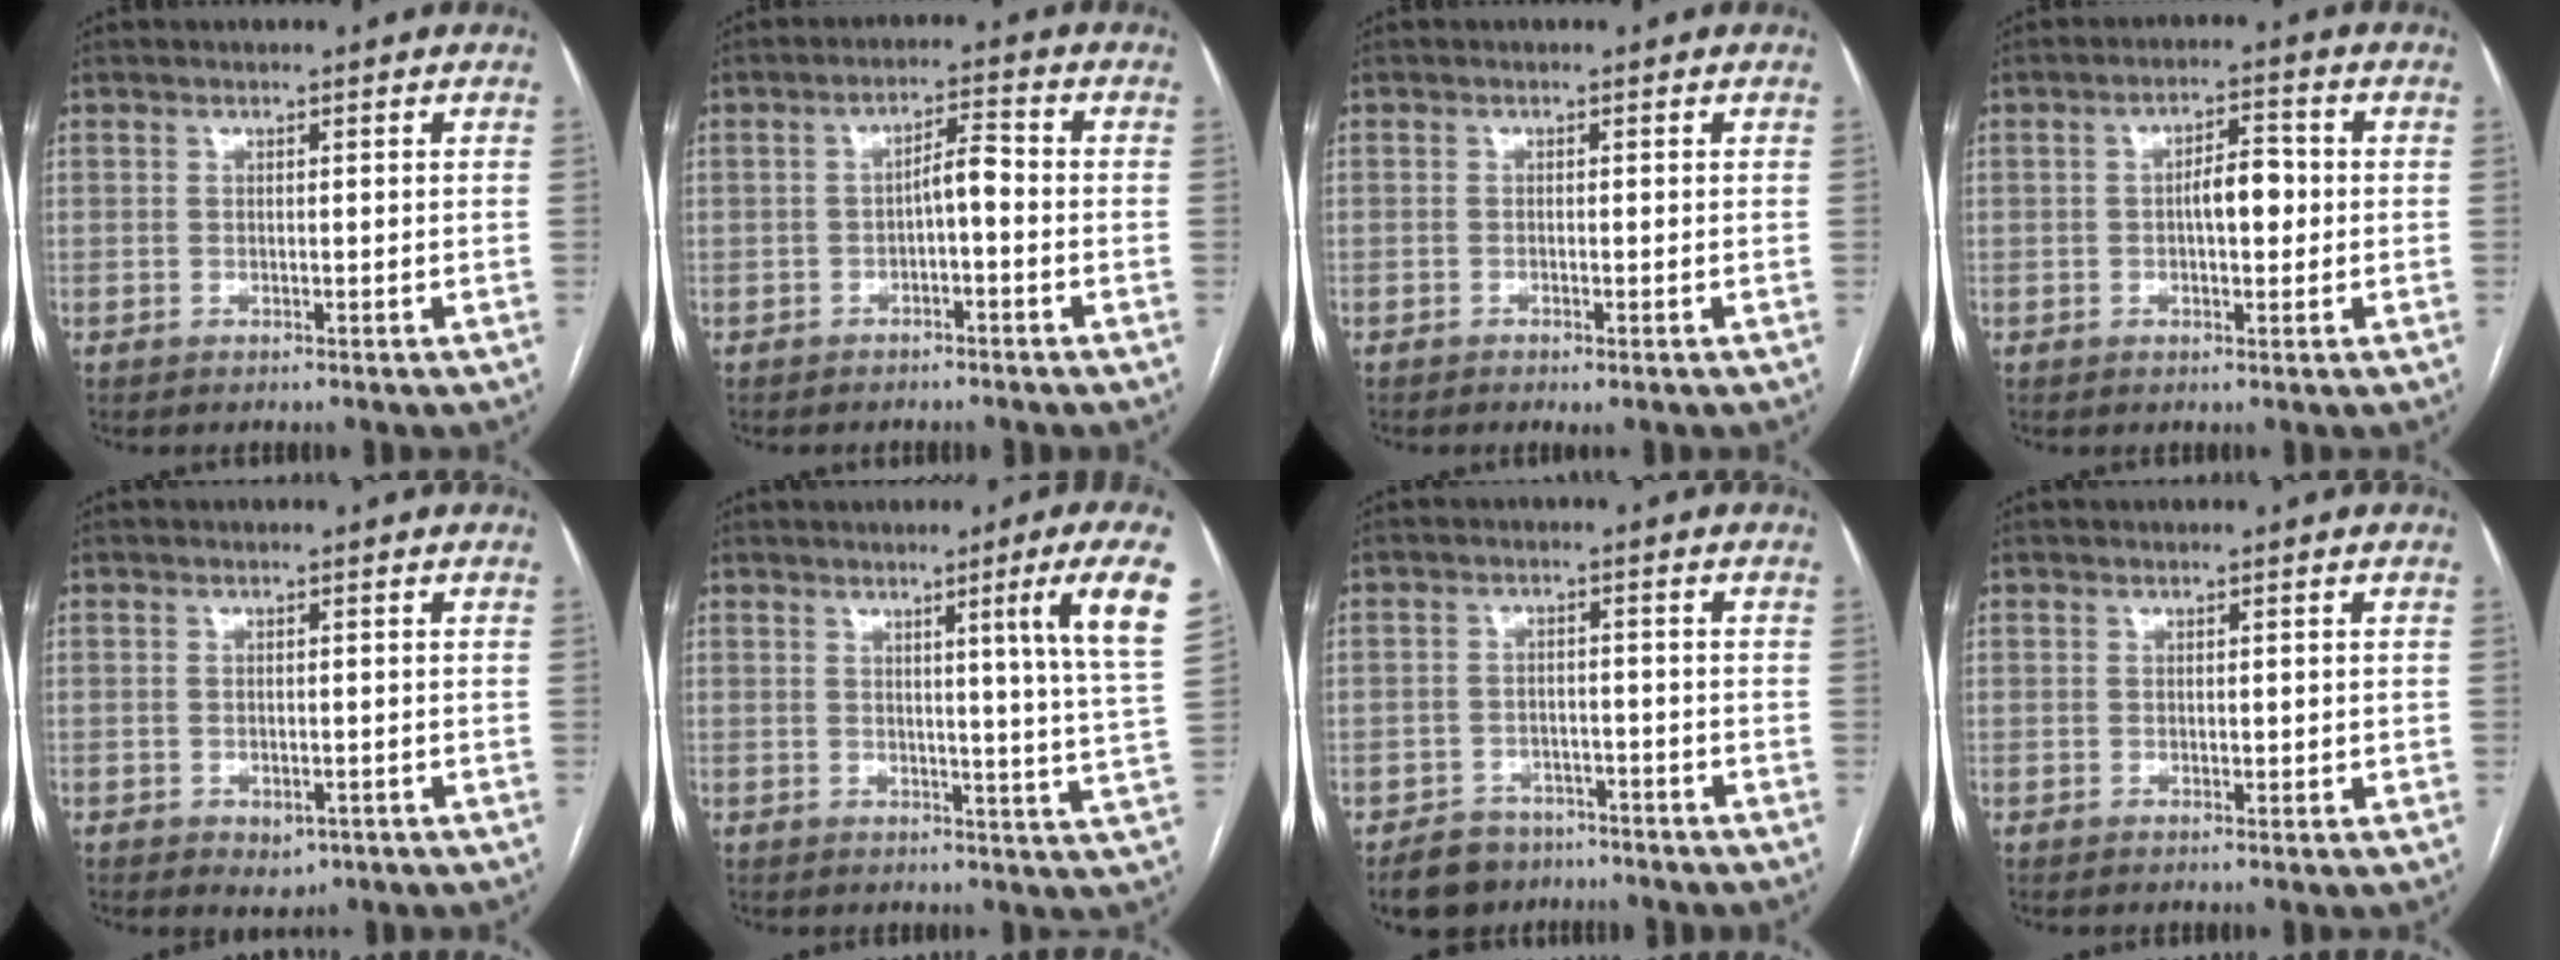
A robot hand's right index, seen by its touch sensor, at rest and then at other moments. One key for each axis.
{"total": 3.6, "fx": -0.8, "fy": 0.9, "fz": 3.4, "tx": -0.053, "ty": 0.016, "tz": -0.011}
{"total": 0.8, "fx": -0.5, "fy": 0.2, "fz": 0.6, "tx": -0.009, "ty": -0.002, "tz": -0.006}
{"total": 5.0, "fx": 0.0, "fy": 2.0, "fz": 4.6, "tx": -0.073, "ty": 0.012, "tz": 0.000}
{"total": 2.3, "fx": -1.0, "fy": 1.6, "fz": 1.3, "tx": -0.010, "ty": 0.000, "tz": -0.003}
{"total": 10.1, "fx": 4.6, "fy": -2.6, "fz": 8.7, "tx": -0.113, "ty": -0.029, "tz": 0.050}
{"total": 5.8, "fx": -4.4, "fy": 3.7, "fz": 0.4, "tx": 0.000, "ty": 0.009, "tz": -0.067}
{"total": 1.0, "fx": 0.1, "fy": 0.7, "fz": 0.6, "tx": -0.007, "ty": 0.001, "tz": 0.004}